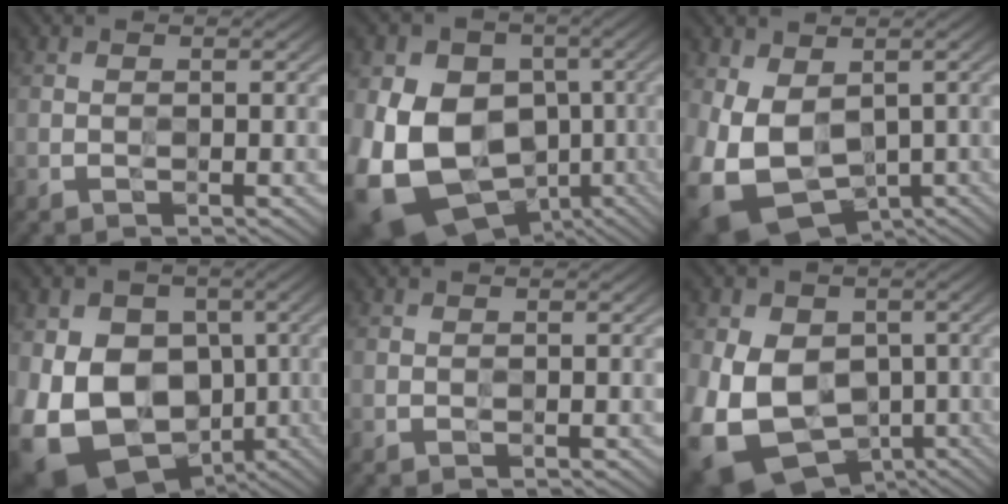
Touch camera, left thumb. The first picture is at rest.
{"total": 17.8, "force": [-3.9, 14.0, 10.3], "torque": [-0.226, -0.035, -0.065]}
{"total": 10.8, "force": [-1.3, 7.5, 7.6], "torque": [-0.182, -0.036, -0.010]}
{"total": 17.8, "force": [-4.9, 13.8, 10.2], "torque": [-0.200, -0.028, -0.090]}
{"total": 0.0}
{"total": 14.5, "force": [-3.4, 11.1, 8.7], "torque": [-0.178, -0.024, -0.054]}